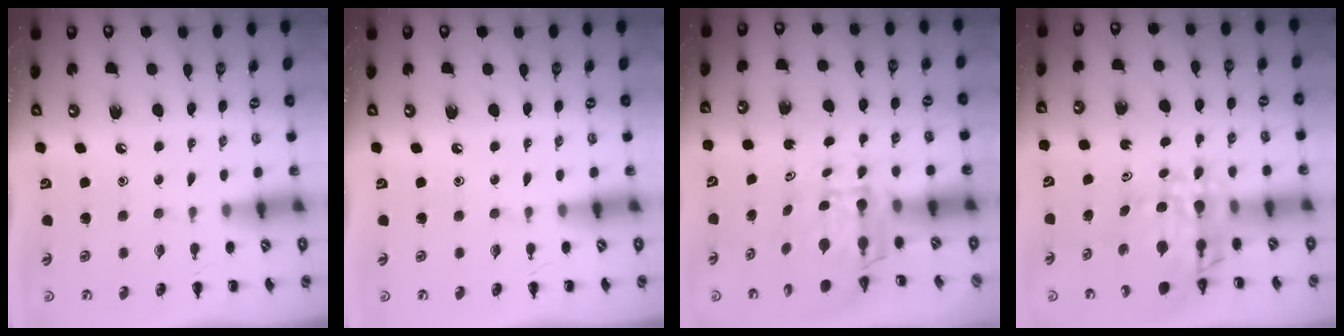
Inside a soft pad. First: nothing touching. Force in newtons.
{"total": 0.0}
{"total": 6.2, "press": 5.9, "slide": 1.9}
{"total": 9.2, "press": 8.6, "slide": 3.4}